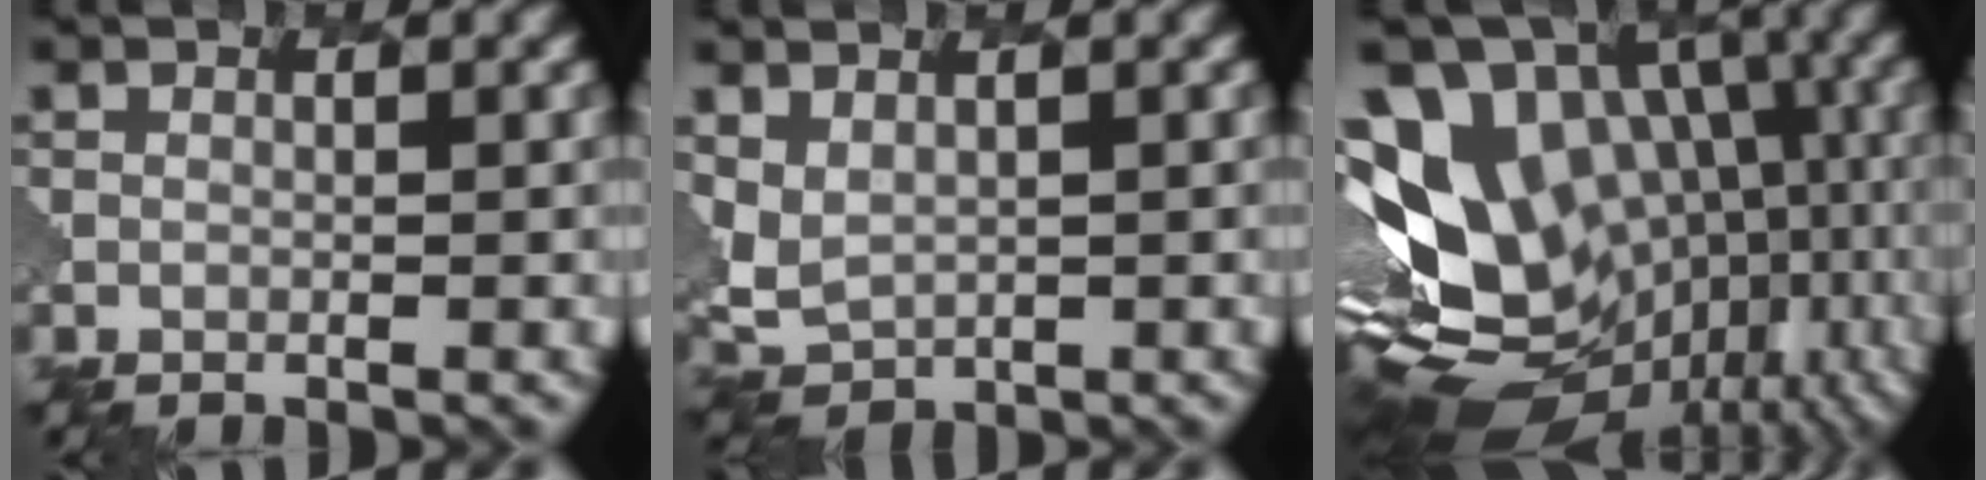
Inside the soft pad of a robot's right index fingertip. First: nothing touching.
{"total": 2.4, "force": [0.9, 1.8, 1.3], "torque": [-0.049, -0.008, 0.030]}
{"total": 16.2, "force": [-2.6, 11.9, 10.7], "torque": [-0.183, 0.009, 0.007]}